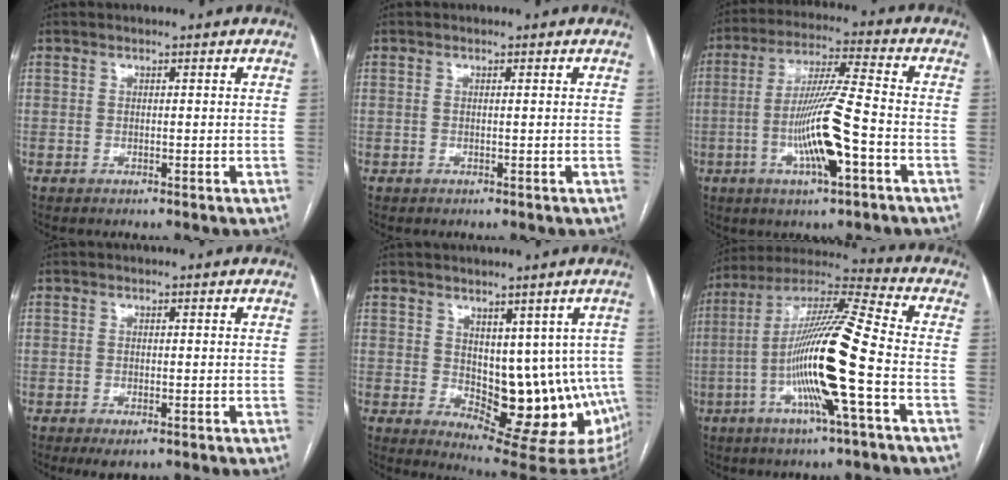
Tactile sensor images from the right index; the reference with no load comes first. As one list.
[{"total": 0.0}, {"total": 12.6, "force": [-3.8, 0.5, 12.0], "torque": [-0.231, -0.004, -0.071]}, {"total": 2.3, "force": [-1.3, 0.9, 1.6], "torque": [-0.023, -0.004, -0.014]}, {"total": 14.3, "force": [-0.6, 8.1, 11.8], "torque": [-0.137, -0.007, 0.010]}, {"total": 17.4, "force": [-4.3, -0.3, 16.8], "torque": [-0.324, -0.003, -0.091]}]